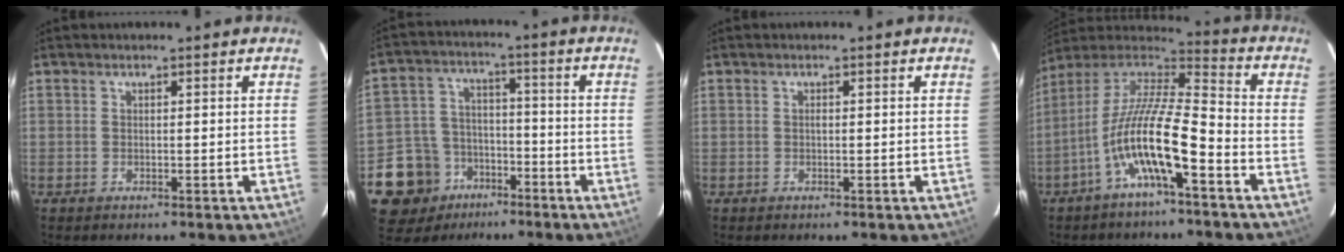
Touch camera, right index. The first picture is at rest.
{"total": 12.4, "force": [-7.1, 9.7, 2.9], "torque": [-0.098, 0.036, -0.108]}
{"total": 0.0}
{"total": 15.1, "force": [-6.7, 3.1, 13.2], "torque": [-0.243, -0.007, -0.131]}